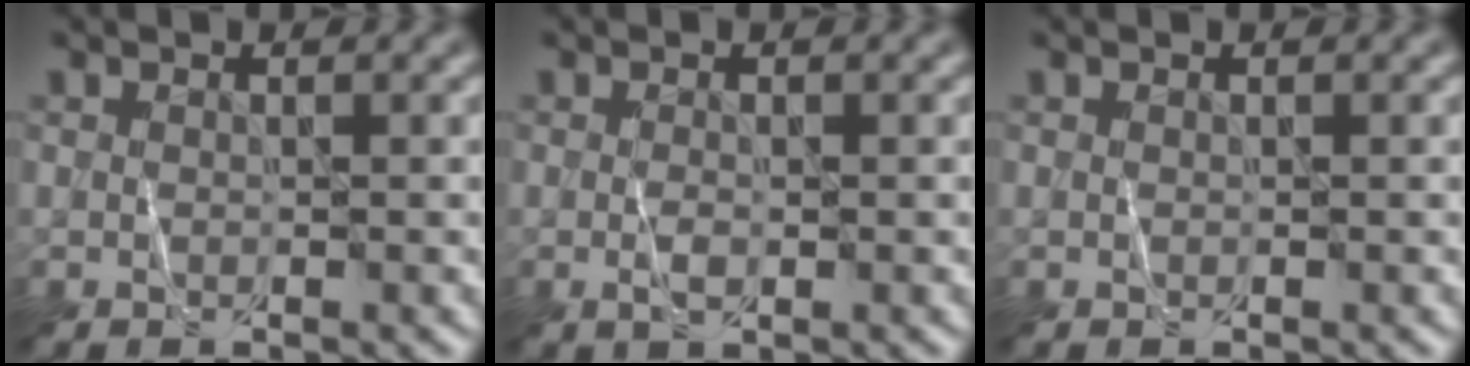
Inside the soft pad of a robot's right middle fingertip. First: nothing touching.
{"total": 1.3, "force": [-0.3, 0.6, 1.2], "torque": [-0.026, 0.000, -0.007]}
{"total": 0.0}